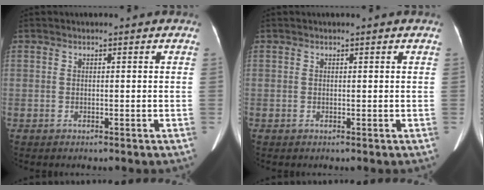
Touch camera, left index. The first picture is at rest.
{"total": 0.0}